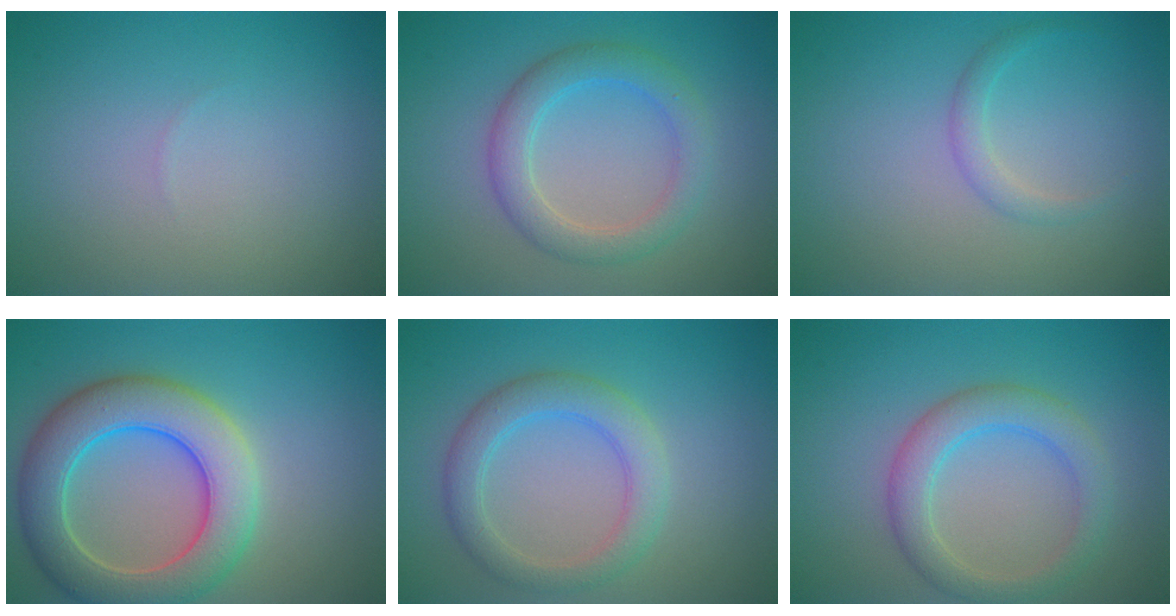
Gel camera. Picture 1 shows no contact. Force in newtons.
{"total": 3.7, "press": 3.7, "slide": 0.2}
{"total": 1.4, "press": 1.3, "slide": 0.1}
{"total": 7.9, "press": 7.9, "slide": 0.6}
{"total": 3.8, "press": 3.8, "slide": 0.3}
{"total": 3.8, "press": 3.8, "slide": 0.2}